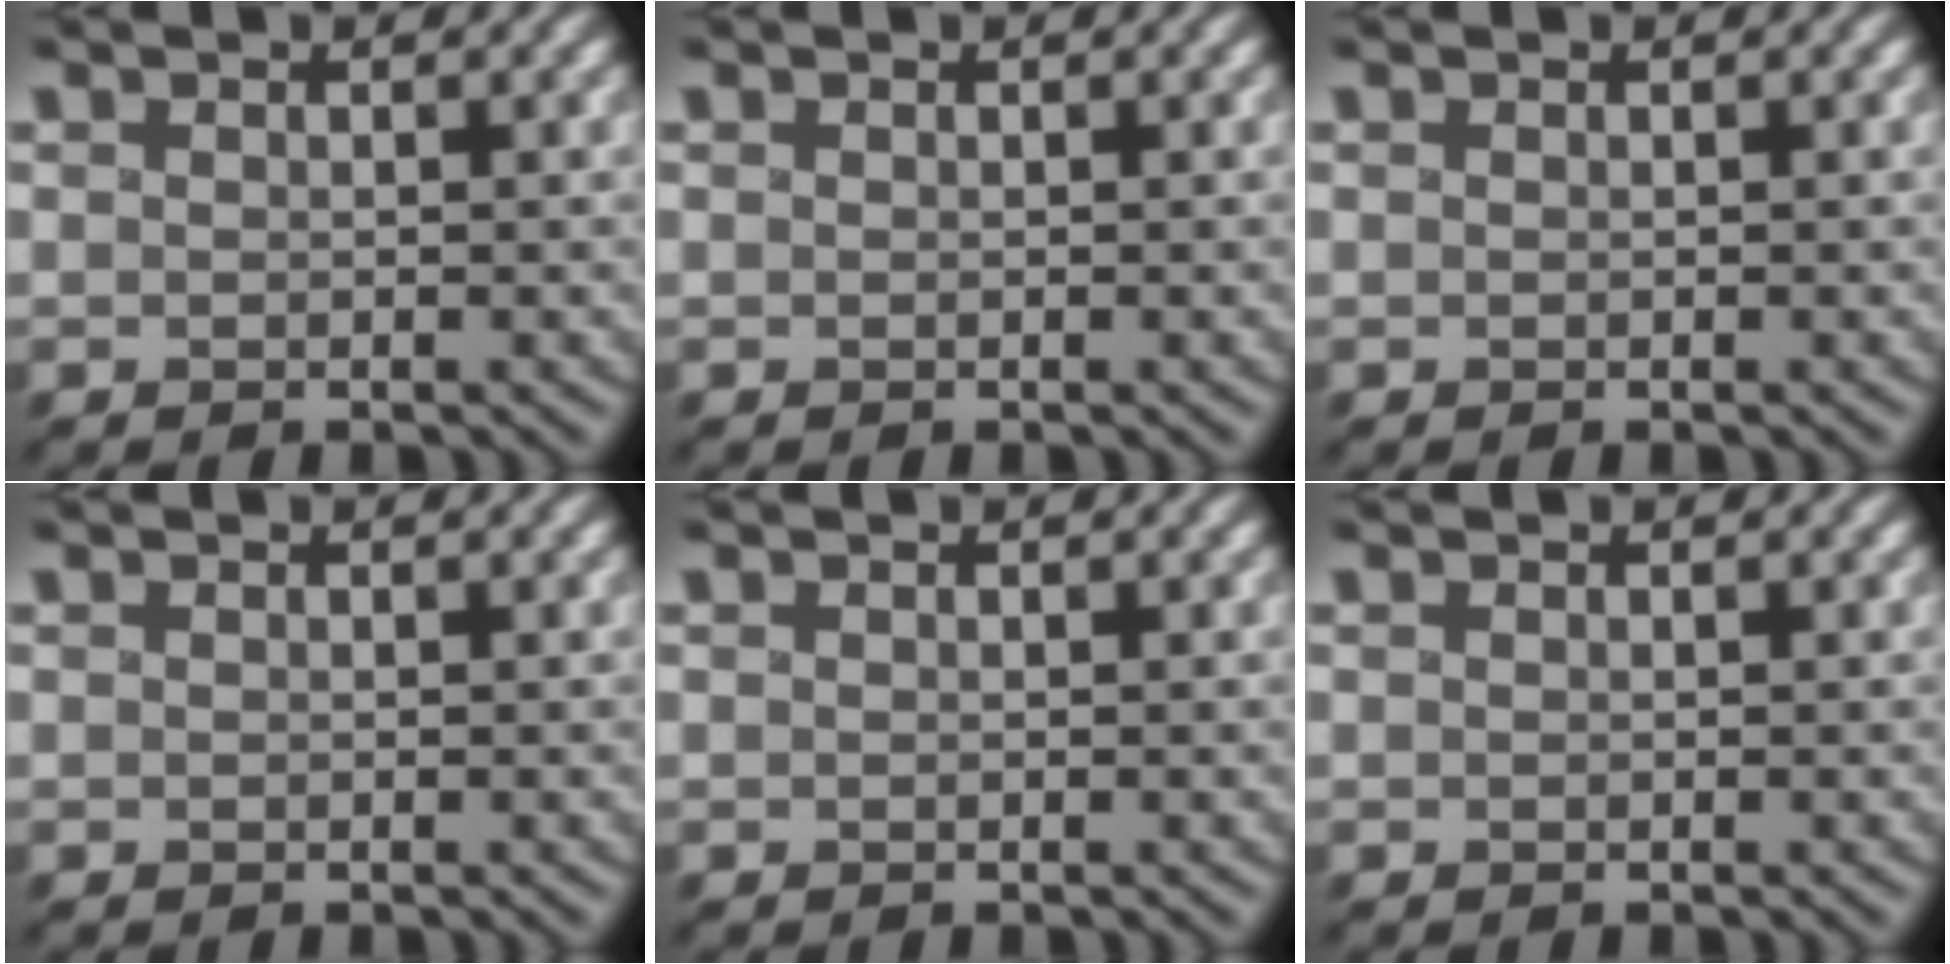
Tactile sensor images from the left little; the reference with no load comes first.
{"total": 0.0}
{"total": 0.0}
{"total": 0.0}
{"total": 0.0}
{"total": 0.0}